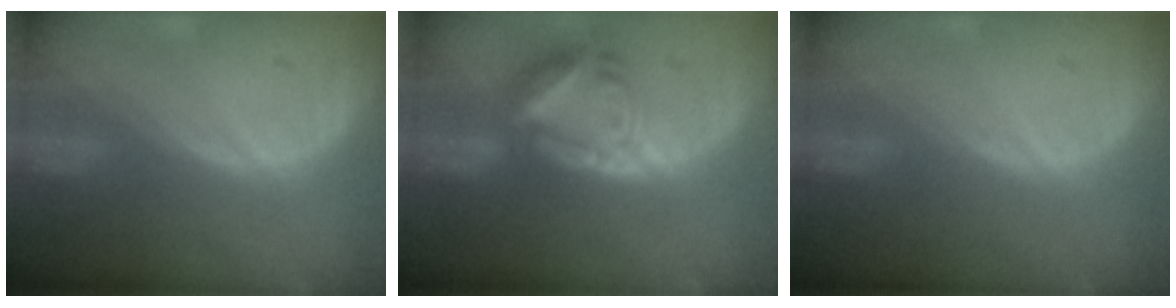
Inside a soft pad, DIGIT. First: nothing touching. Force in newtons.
{"total": 8.3, "press": 7.1, "slide": 4.2}
{"total": 0.0}